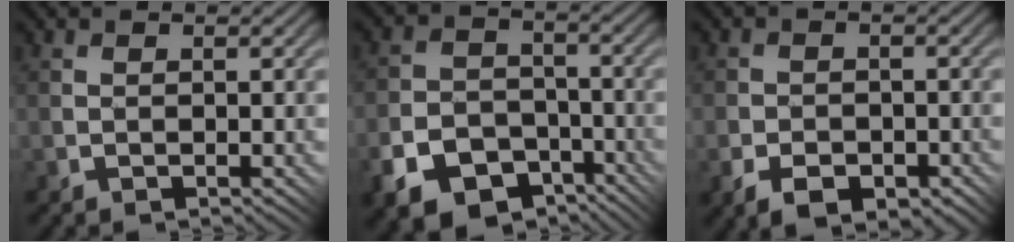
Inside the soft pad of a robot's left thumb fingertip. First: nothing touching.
{"total": 11.0, "force": [-6.7, 7.2, 4.9], "torque": [-0.119, -0.030, -0.121]}
{"total": 4.4, "force": [-2.4, 2.6, 2.5], "torque": [-0.041, -0.009, -0.044]}